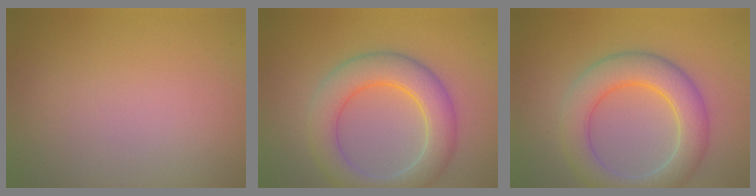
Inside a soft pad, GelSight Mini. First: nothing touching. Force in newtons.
{"total": 6.2, "press": 6.2, "slide": 0.4}
{"total": 6.2, "press": 6.2, "slide": 0.4}